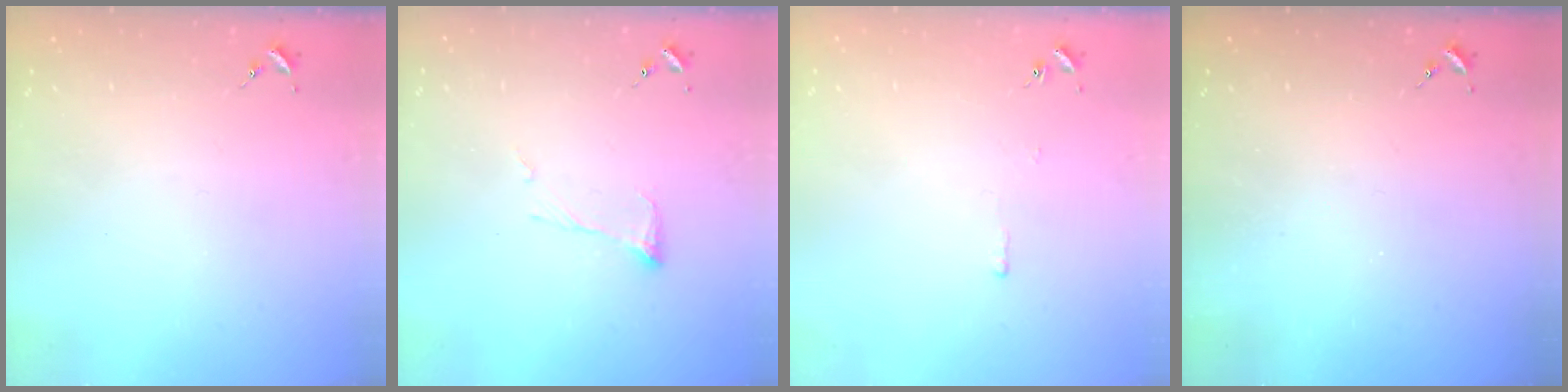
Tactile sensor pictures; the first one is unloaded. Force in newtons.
{"total": 6.0, "press": 6.0, "slide": 0.3}
{"total": 2.6, "press": 2.6, "slide": 0.3}
{"total": 0.0}